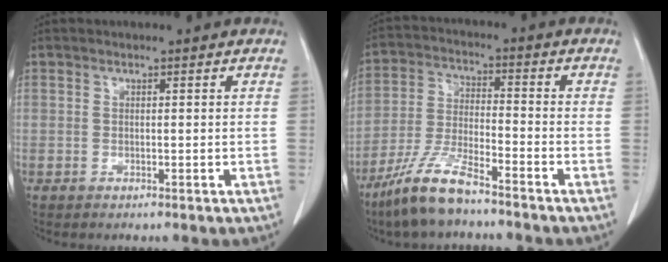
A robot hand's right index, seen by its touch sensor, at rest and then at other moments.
{"total": 9.7, "force": [-7.4, 1.3, 6.0], "torque": [-0.131, -0.021, -0.147]}